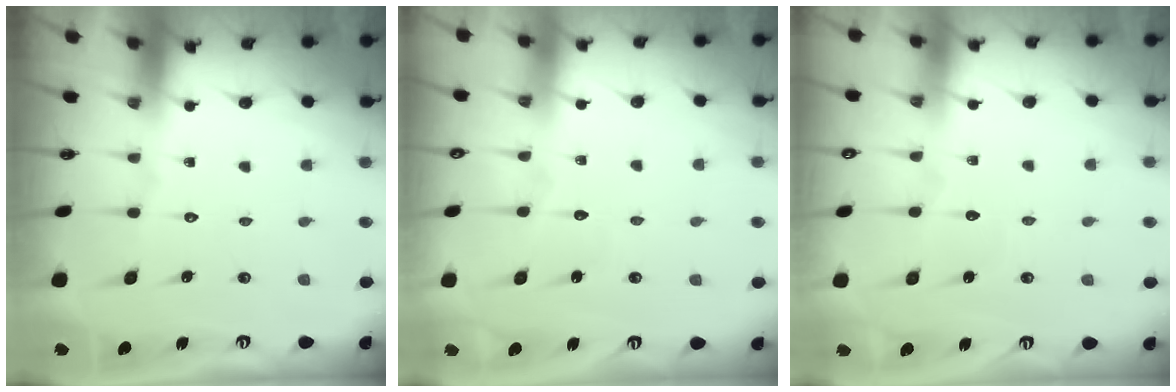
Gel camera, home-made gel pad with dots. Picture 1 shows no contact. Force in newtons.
{"total": 2.5, "press": 2.5, "slide": 0.3}
{"total": 2.8, "press": 2.8, "slide": 0.3}